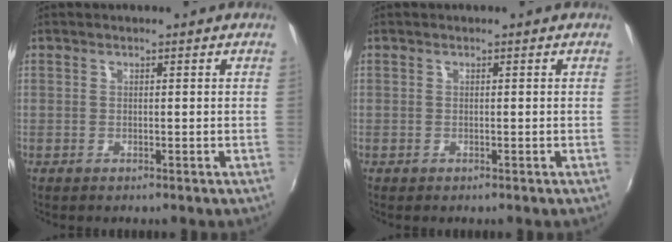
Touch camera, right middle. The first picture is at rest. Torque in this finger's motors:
{"motor_torque": [0.68, -1.34, 0.05, 0.02]}